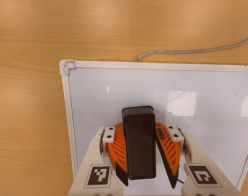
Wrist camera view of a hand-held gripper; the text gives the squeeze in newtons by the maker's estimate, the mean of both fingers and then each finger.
{"total": 17.3, "left": 19.5, "right": 15.1}